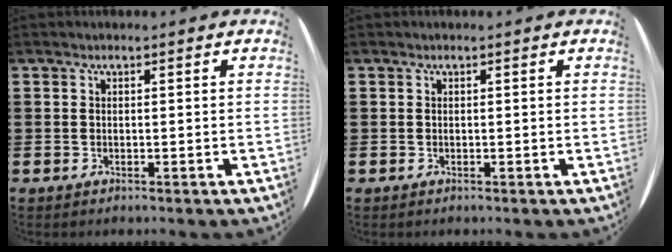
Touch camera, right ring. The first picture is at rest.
{"total": 0.0}